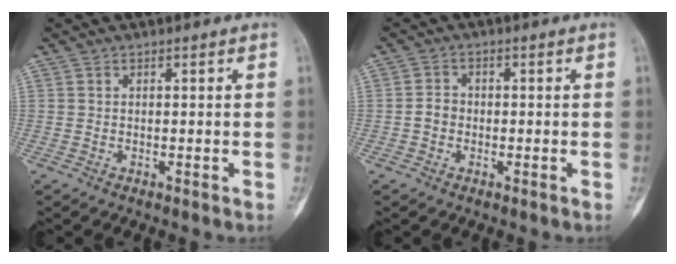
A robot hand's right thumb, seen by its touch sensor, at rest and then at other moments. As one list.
[{"total": 2.5, "force": [-0.6, 2.2, 1.1], "torque": [-0.008, 0.010, -0.018]}]